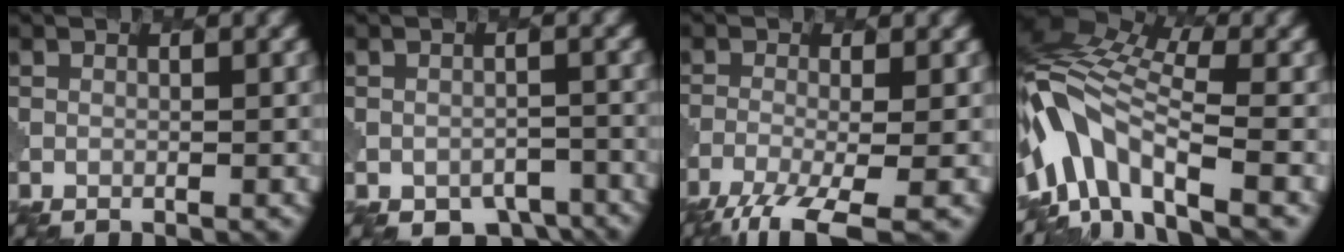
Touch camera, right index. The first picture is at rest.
{"total": 4.1, "force": [-3.1, 2.1, 1.6], "torque": [-0.021, -0.014, -0.032]}
{"total": 6.5, "force": [-4.1, 1.7, 4.7], "torque": [-0.085, -0.017, -0.084]}
{"total": 9.3, "force": [-3.1, 5.1, 7.1], "torque": [-0.127, 0.014, -0.074]}